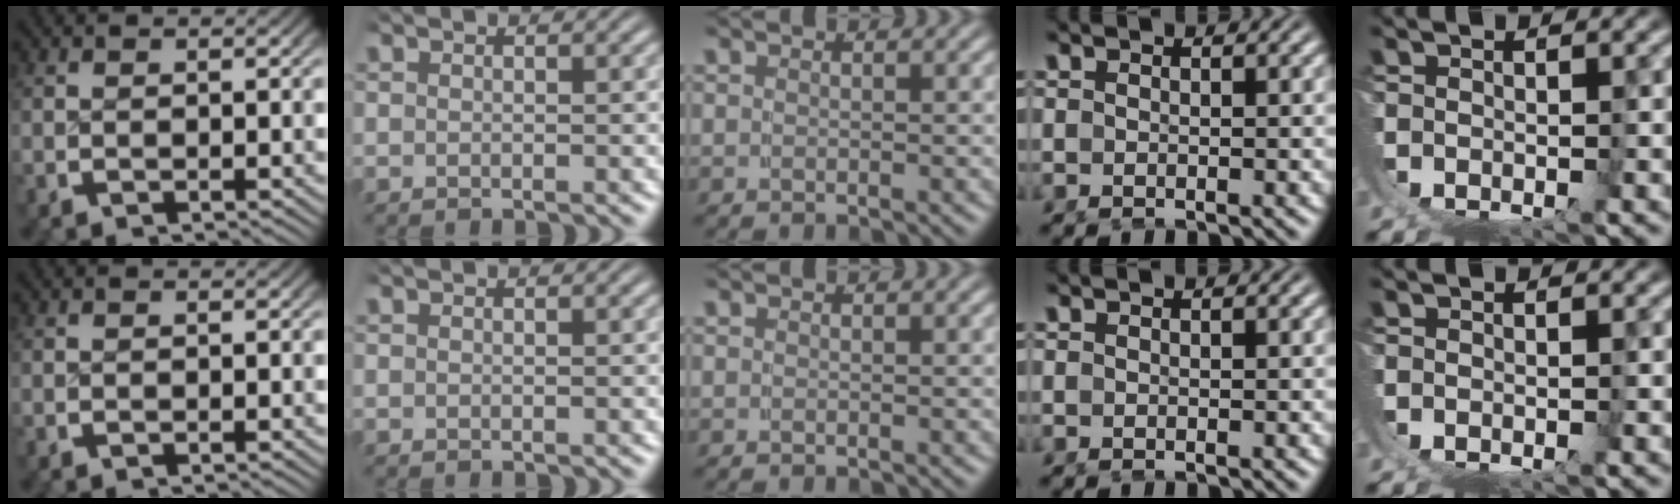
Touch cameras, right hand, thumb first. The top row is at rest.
{}